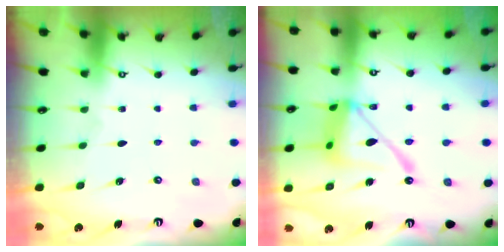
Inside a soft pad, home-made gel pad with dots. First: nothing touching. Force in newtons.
{"total": 17.0, "press": 17.0, "slide": 1.5}